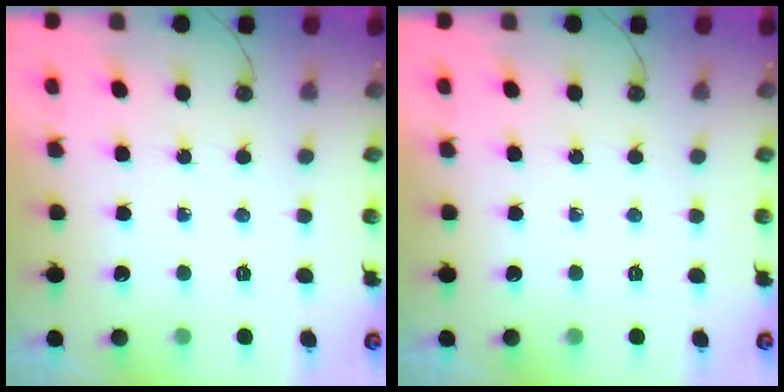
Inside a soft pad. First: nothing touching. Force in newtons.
{"total": 0.0}